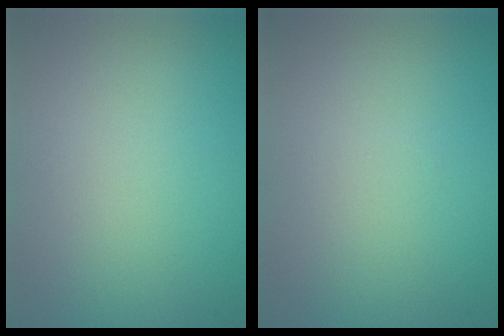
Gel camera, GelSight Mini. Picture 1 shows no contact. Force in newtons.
{"total": 0.0}